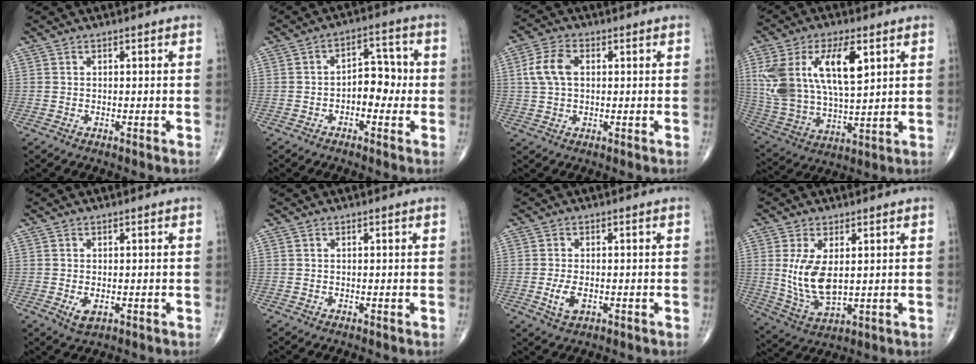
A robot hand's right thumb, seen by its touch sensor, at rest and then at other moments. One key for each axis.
{"total": 6.8, "fx": -1.0, "fy": 4.3, "fz": 5.1, "tx": -0.045, "ty": 0.026, "tz": -0.025}
{"total": 6.7, "fx": 1.1, "fy": 4.2, "fz": 5.1, "tx": -0.106, "ty": 0.013, "tz": 0.018}
{"total": 19.9, "fx": 6.3, "fy": 9.4, "fz": 16.4, "tx": -0.315, "ty": -0.012, "tz": 0.123}
{"total": 2.6, "fx": -0.7, "fy": 1.5, "fz": 2.1, "tx": -0.034, "ty": -0.005, "tz": -0.007}
{"total": 0.0}
{"total": 4.0, "fx": -1.0, "fy": 2.1, "fz": 3.2, "tx": -0.065, "ty": -0.004, "tz": -0.014}
{"total": 9.9, "fx": 1.4, "fy": 5.0, "fz": 8.4, "tx": -0.164, "ty": -0.017, "tz": 0.043}